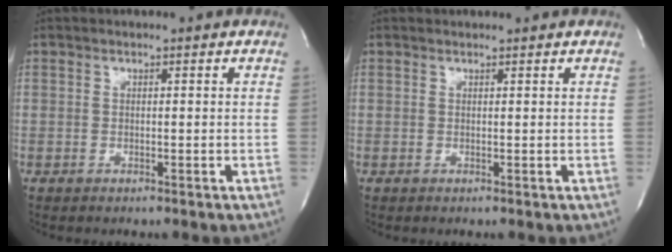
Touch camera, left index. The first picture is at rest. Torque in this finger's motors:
{"motor_torque": [0.13, -0.09, -0.02, 0.00]}